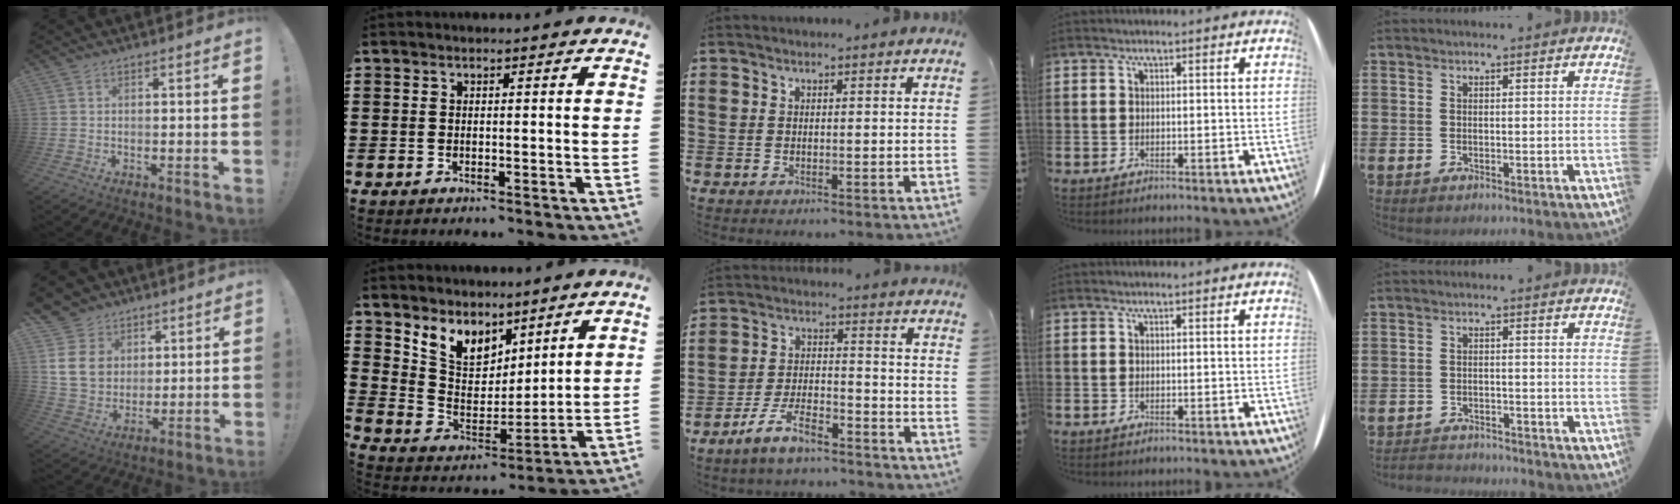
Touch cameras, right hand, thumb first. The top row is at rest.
{"thumb": {"total": 13.6, "force": [4.8, 11.6, 5.3], "torque": [-0.077, -0.022, 0.107]}, "index": {"total": 7.2, "force": [5.6, 4.3, 1.3], "torque": [-0.063, -0.025, 0.107]}, "middle": {"total": 7.1, "force": [-6.0, 1.5, 3.5], "torque": [-0.074, 0.003, -0.118]}, "little": {"total": 2.1, "force": [-2.1, 0.1, -0.3], "torque": [-0.001, 0.003, -0.047]}}